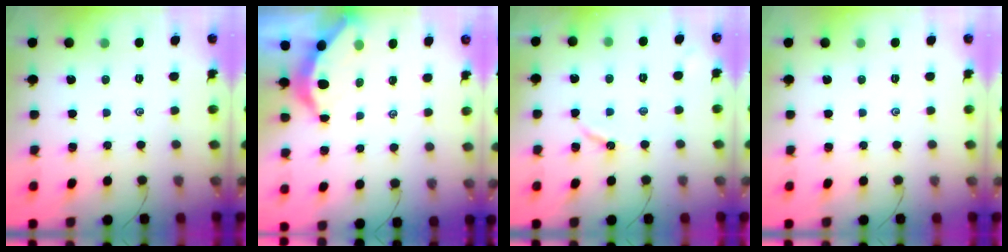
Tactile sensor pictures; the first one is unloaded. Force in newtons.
{"total": 3.8, "press": 3.7, "slide": 0.5}
{"total": 4.2, "press": 4.2, "slide": 0.4}
{"total": 0.0}